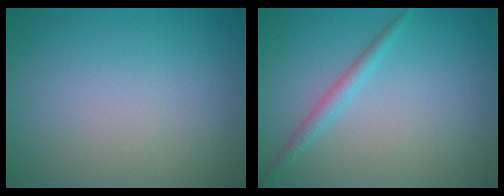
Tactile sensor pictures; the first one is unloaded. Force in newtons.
{"total": 1.7, "press": 1.7, "slide": 0.1}